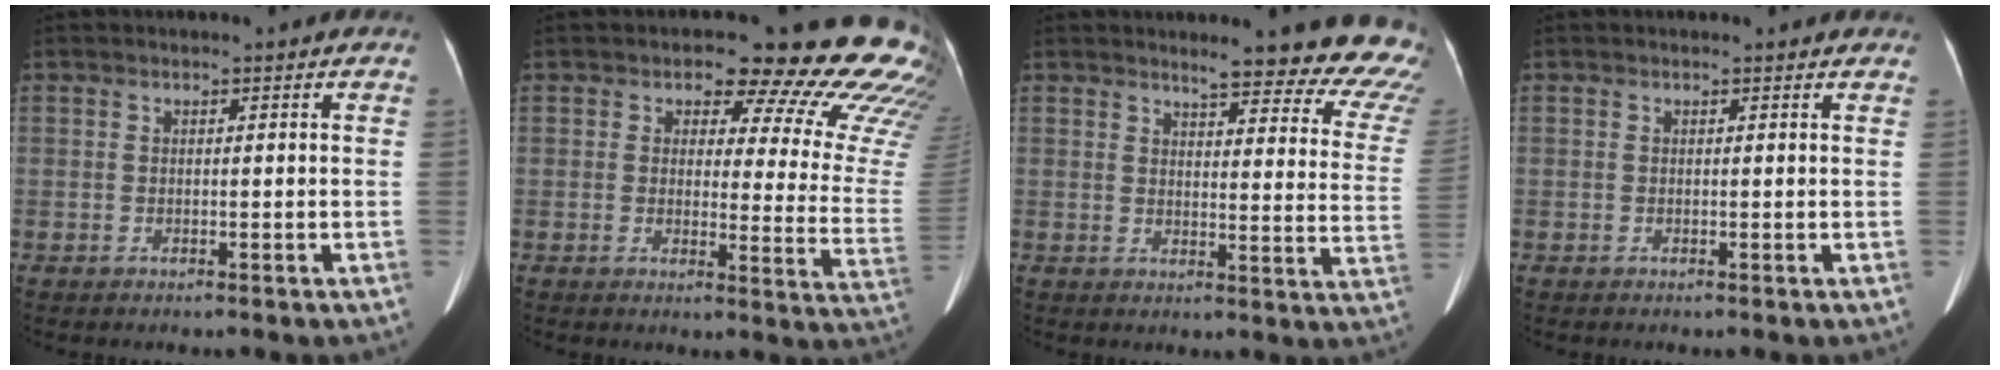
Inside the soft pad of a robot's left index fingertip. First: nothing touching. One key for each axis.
{"total": 18.9, "fx": 15.2, "fy": 5.7, "fz": 9.7, "tx": -0.094, "ty": -0.069, "tz": 0.149}
{"total": 18.4, "fx": 17.2, "fy": 2.7, "fz": 6.0, "tx": -0.039, "ty": -0.089, "tz": 0.172}
{"total": 1.3, "fx": 1.1, "fy": 0.8, "fz": 0.2, "tx": -0.006, "ty": 0.010, "tz": 0.003}